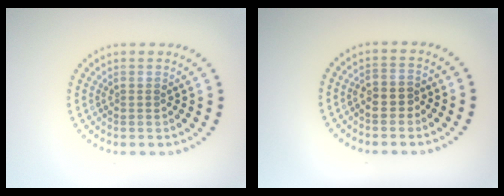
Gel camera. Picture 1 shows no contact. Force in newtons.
{"total": 1.5, "press": 1.3, "slide": 0.6}